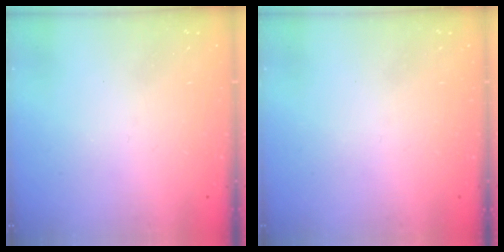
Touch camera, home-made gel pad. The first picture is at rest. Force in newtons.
{"total": 0.0}